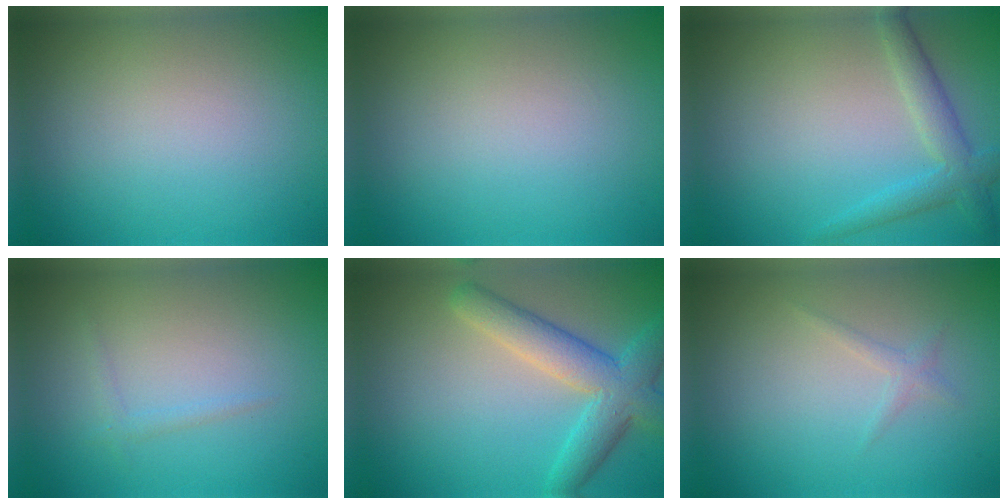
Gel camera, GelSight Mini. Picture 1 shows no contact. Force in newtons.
{"total": 0.0}
{"total": 3.0, "press": 3.0, "slide": 0.0}
{"total": 0.8, "press": 0.8, "slide": 0.0}
{"total": 5.6, "press": 5.6, "slide": 0.4}
{"total": 0.9, "press": 0.9, "slide": 0.1}